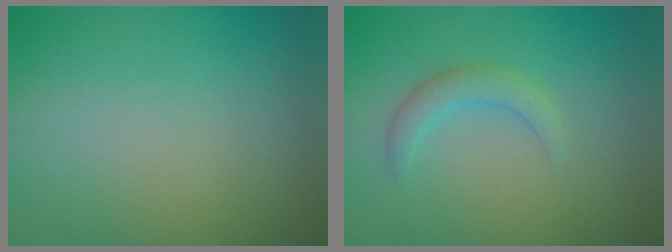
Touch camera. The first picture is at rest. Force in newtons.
{"total": 2.1, "press": 2.0, "slide": 0.3}